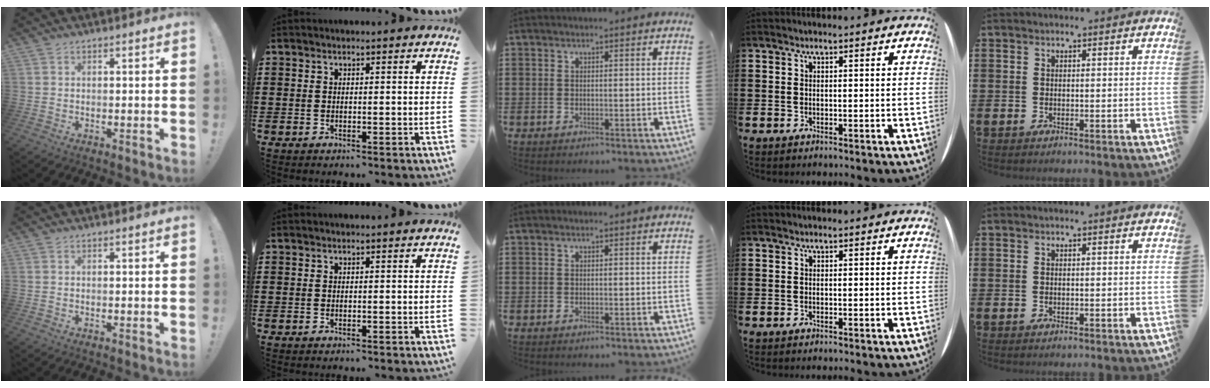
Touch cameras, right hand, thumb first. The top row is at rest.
{}